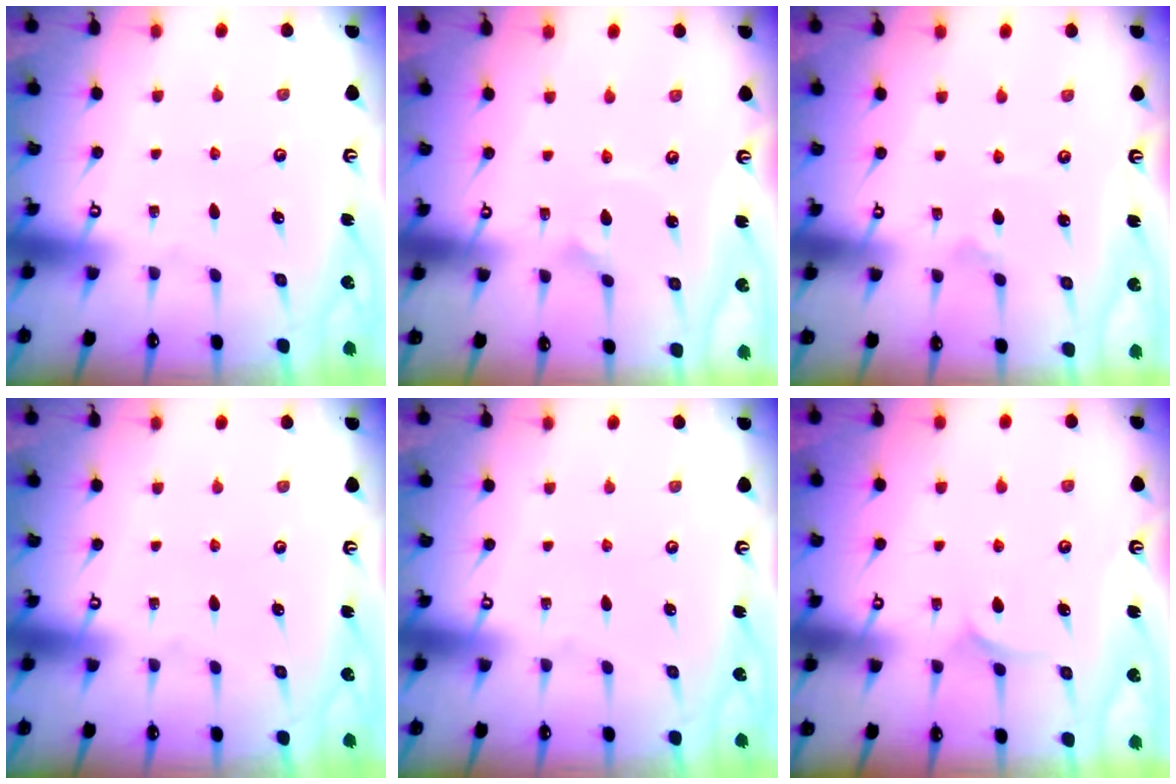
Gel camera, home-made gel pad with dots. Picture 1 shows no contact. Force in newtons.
{"total": 2.2, "press": 2.2, "slide": 0.1}
{"total": 2.3, "press": 2.3, "slide": 0.2}
{"total": 0.0}
{"total": 0.0}
{"total": 6.2, "press": 6.2, "slide": 0.2}